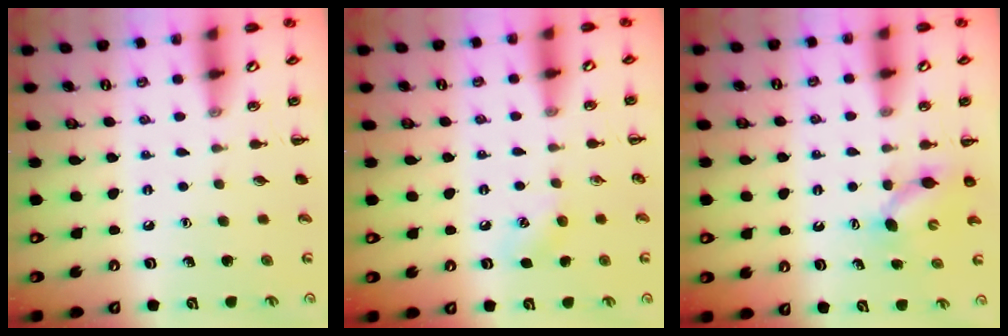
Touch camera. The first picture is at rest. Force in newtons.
{"total": 3.8, "press": 3.6, "slide": 1.0}
{"total": 4.6, "press": 4.4, "slide": 1.2}